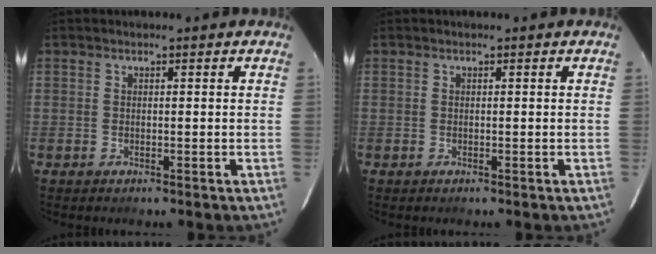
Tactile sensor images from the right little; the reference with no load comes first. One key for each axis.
{"total": 0.0}